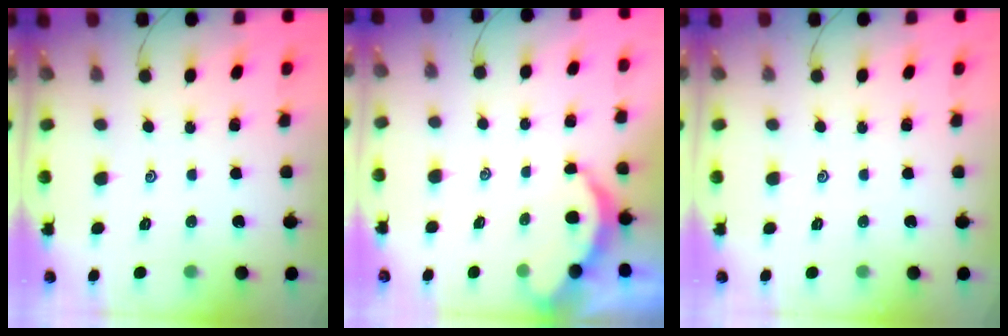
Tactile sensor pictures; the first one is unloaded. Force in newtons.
{"total": 2.1, "press": 2.0, "slide": 0.4}
{"total": 0.0}